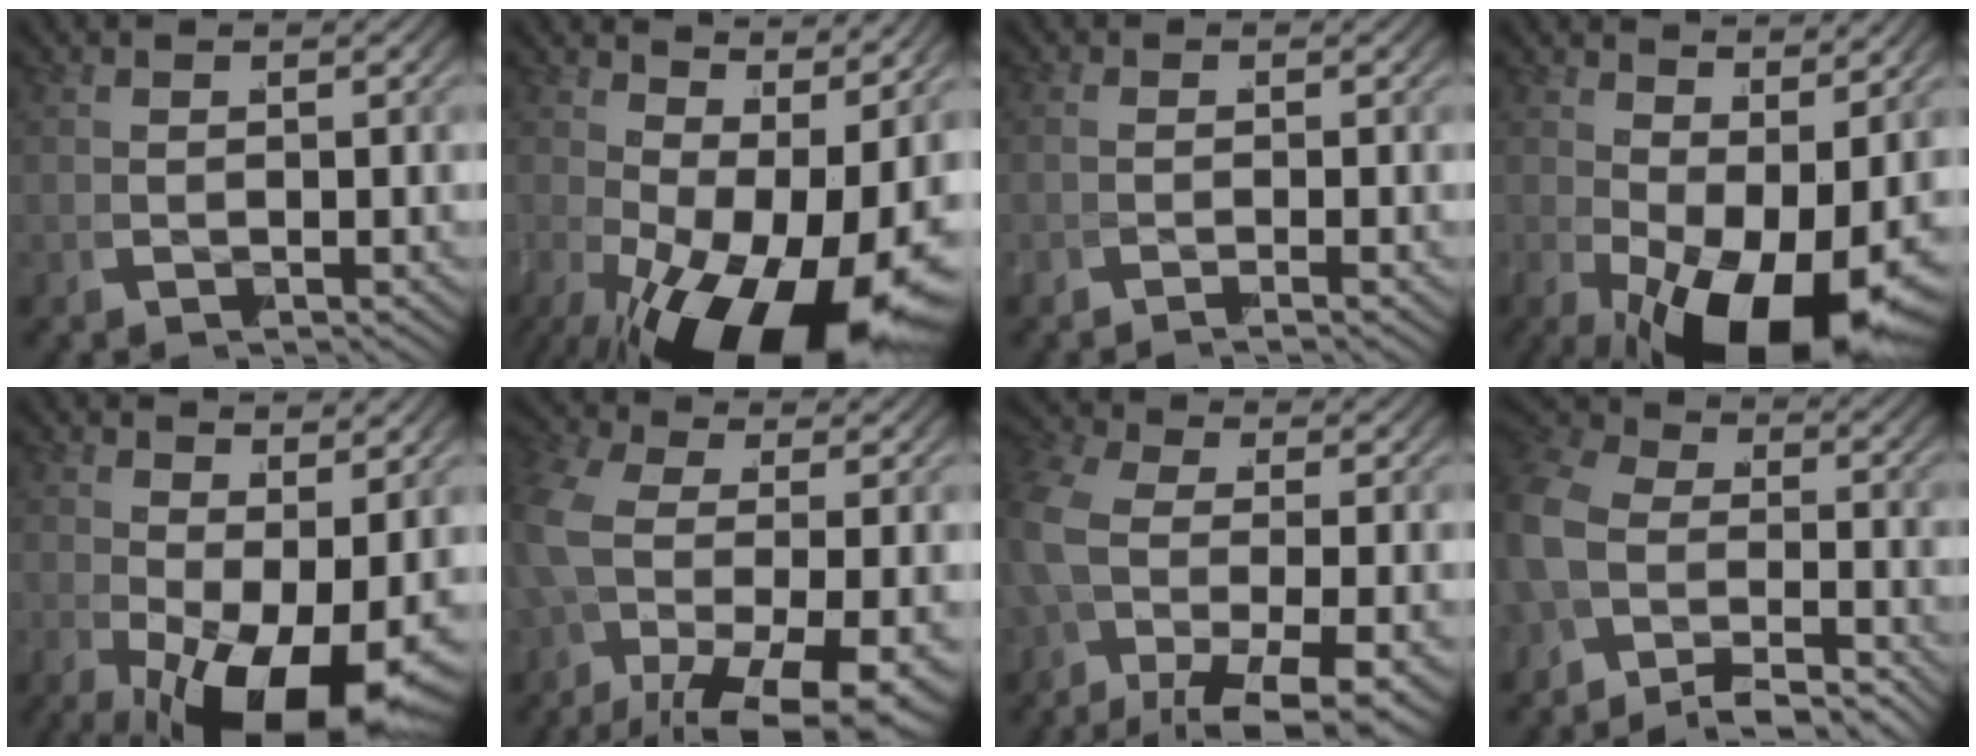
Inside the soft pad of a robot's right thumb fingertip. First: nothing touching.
{"total": 12.9, "force": [-2.2, 6.8, 10.7], "torque": [-0.160, -0.053, -0.001]}
{"total": 0.5, "force": [-0.4, -0.2, -0.1], "torque": [-0.004, 0.004, -0.015]}
{"total": 9.2, "force": [-1.4, 4.1, 8.1], "torque": [-0.115, -0.036, 0.001]}
{"total": 8.3, "force": [-1.6, 3.6, 7.3], "torque": [-0.100, -0.034, -0.005]}
{"total": 9.7, "force": [-2.1, 4.9, 8.1], "torque": [-0.171, -0.042, -0.007]}
{"total": 7.5, "force": [-2.9, 3.7, 5.8], "torque": [-0.133, -0.033, -0.028]}
{"total": 6.0, "force": [-2.6, 4.5, 3.0], "torque": [-0.049, -0.010, -0.055]}